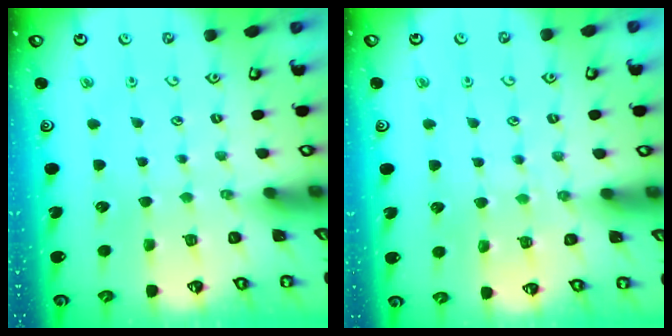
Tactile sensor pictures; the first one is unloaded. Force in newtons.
{"total": 5.5, "press": 5.4, "slide": 0.6}